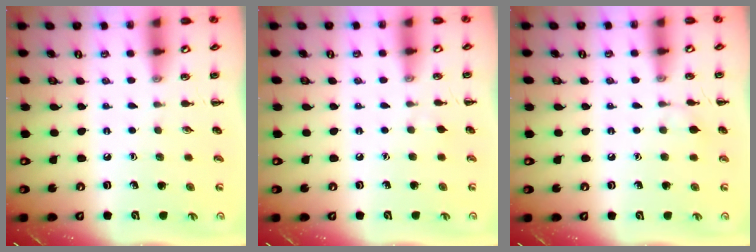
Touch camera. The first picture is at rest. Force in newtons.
{"total": 2.2, "press": 1.9, "slide": 0.9}
{"total": 5.2, "press": 4.9, "slide": 1.8}